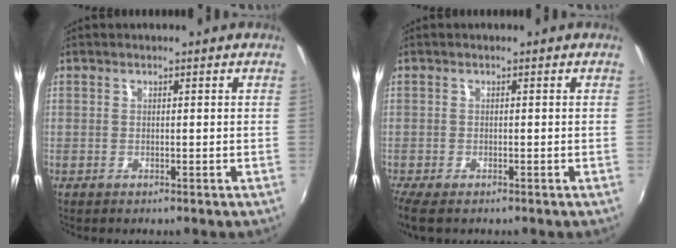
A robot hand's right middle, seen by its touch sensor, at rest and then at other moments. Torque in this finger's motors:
{"motor_torque": [0.38, -0.44, 0.07, 0.02]}